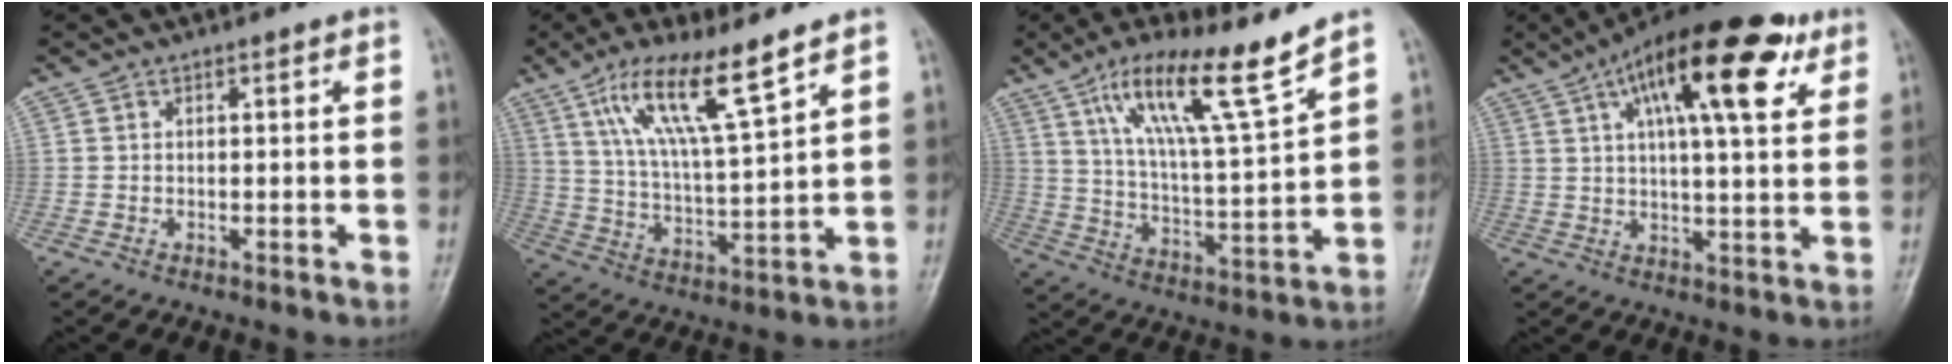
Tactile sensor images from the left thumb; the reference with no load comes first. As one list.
[{"total": 13.9, "force": [8.6, 2.2, 10.7], "torque": [-0.192, -0.038, 0.167]}, {"total": 15.2, "force": [9.9, 1.5, 11.5], "torque": [-0.194, -0.053, 0.181]}, {"total": 19.7, "force": [9.1, 6.6, 16.2], "torque": [-0.234, -0.002, 0.137]}]